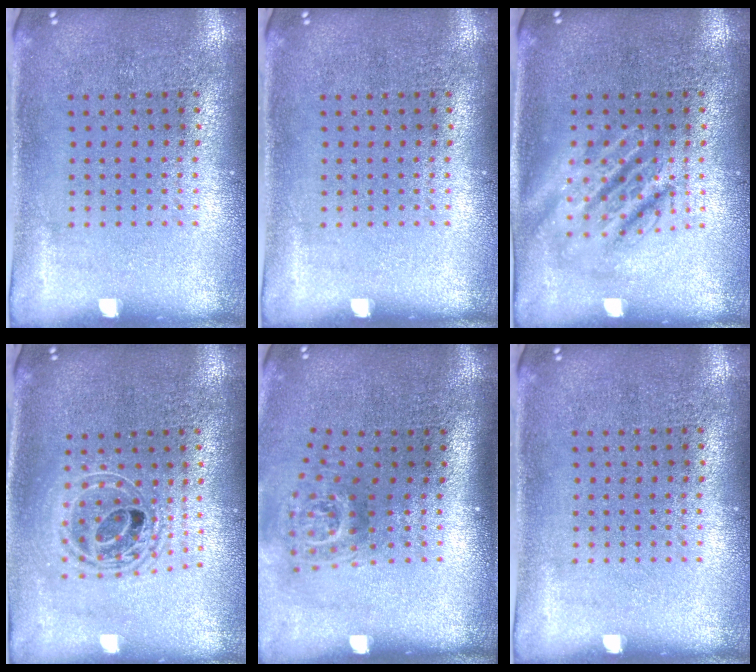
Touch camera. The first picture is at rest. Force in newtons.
{"total": 0.0}
{"total": 2.5, "press": 2.5, "slide": 0.3}
{"total": 1.7, "press": 1.4, "slide": 1.0}
{"total": 1.8, "press": 1.2, "slide": 1.3}
{"total": 0.0}